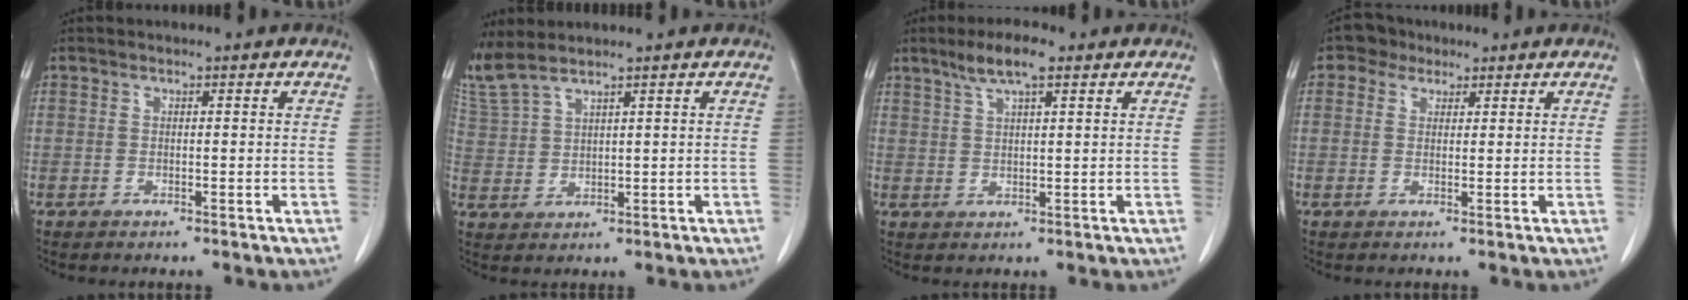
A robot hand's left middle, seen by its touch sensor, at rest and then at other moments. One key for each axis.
{"total": 4.9, "fx": 4.6, "fy": -0.1, "fz": 1.8, "tx": -0.058, "ty": 0.008, "tz": 0.111}
{"total": 5.3, "fx": 3.5, "fy": 0.8, "fz": 4.0, "tx": -0.079, "ty": 0.008, "tz": 0.064}
{"total": 2.9, "fx": 1.7, "fy": 2.2, "fz": 0.6, "tx": -0.013, "ty": 0.012, "tz": 0.026}